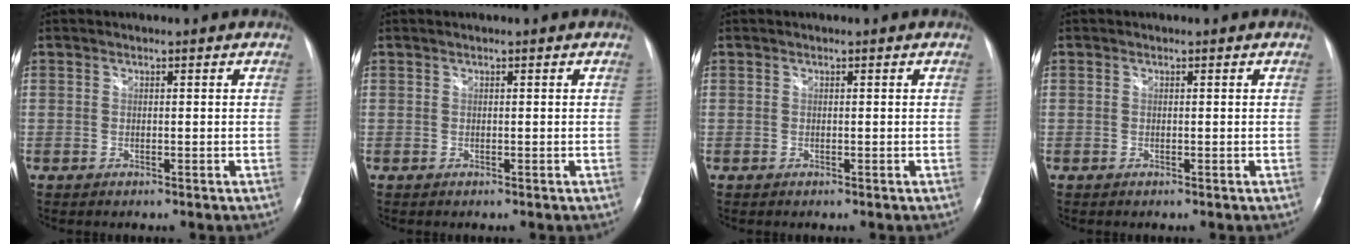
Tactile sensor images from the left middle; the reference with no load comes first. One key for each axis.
{"total": 0.0}
{"total": 0.0}
{"total": 0.0}